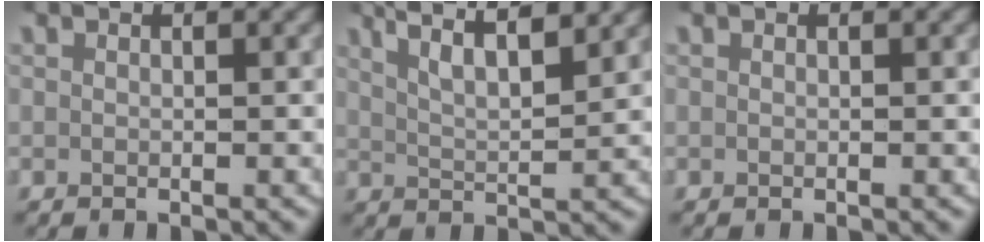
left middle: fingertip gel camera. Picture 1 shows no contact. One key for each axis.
{"total": 7.3, "fx": 4.9, "fy": 2.6, "fz": 4.8, "tx": -0.070, "ty": 0.019, "tz": 0.070}
{"total": 0.0}